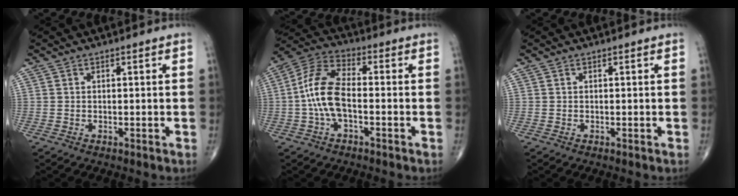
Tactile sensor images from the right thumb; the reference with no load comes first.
{"total": 10.2, "force": [-1.5, 4.9, 8.8], "torque": [-0.187, 0.037, -0.037]}
{"total": 0.0}